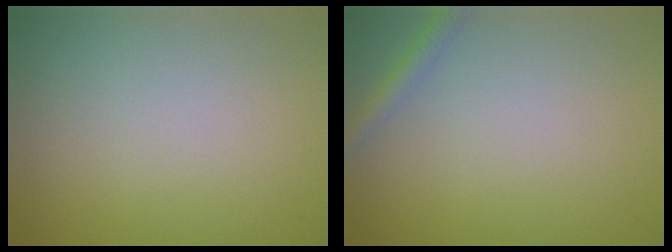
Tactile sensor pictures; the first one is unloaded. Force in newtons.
{"total": 1.4, "press": 1.4, "slide": 0.1}